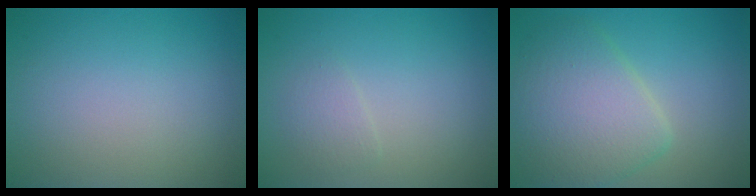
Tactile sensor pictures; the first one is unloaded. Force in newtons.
{"total": 1.3, "press": 1.2, "slide": 0.0}
{"total": 6.1, "press": 6.1, "slide": 0.4}